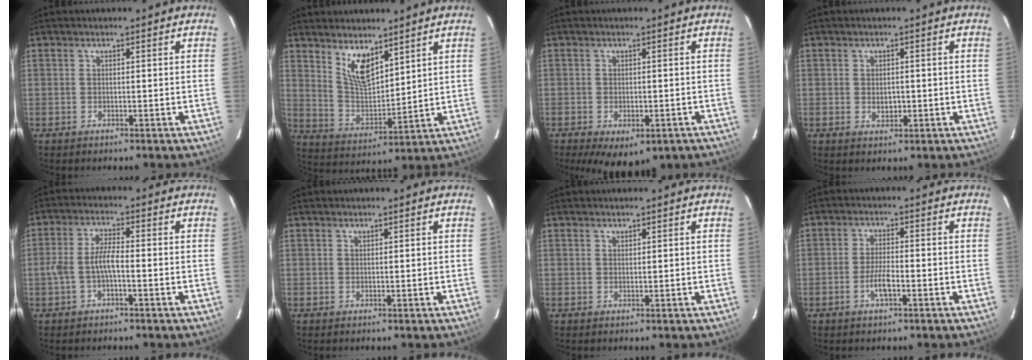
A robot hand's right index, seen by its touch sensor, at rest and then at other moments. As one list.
[{"total": 8.7, "force": [5.8, 3.4, 5.5], "torque": [-0.100, -0.006, 0.121]}, {"total": 9.0, "force": [-5.1, 4.7, 5.7], "torque": [-0.108, -0.027, -0.062]}, {"total": 2.3, "force": [-0.2, 1.6, 1.6], "torque": [-0.025, 0.001, -0.001]}, {"total": 4.4, "force": [-1.5, 1.0, 4.0], "torque": [-0.090, 0.010, -0.028]}, {"total": 0.0}, {"total": 0.6, "force": [0.5, 0.3, 0.1], "torque": [-0.002, 0.002, 0.010]}, {"total": 3.8, "force": [-1.8, 0.9, 3.3], "torque": [-0.069, 0.000, -0.033]}]